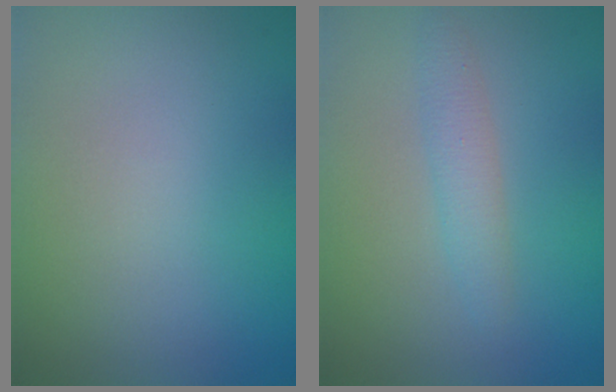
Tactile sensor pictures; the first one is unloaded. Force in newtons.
{"total": 1.9, "press": 1.9, "slide": 0.1}